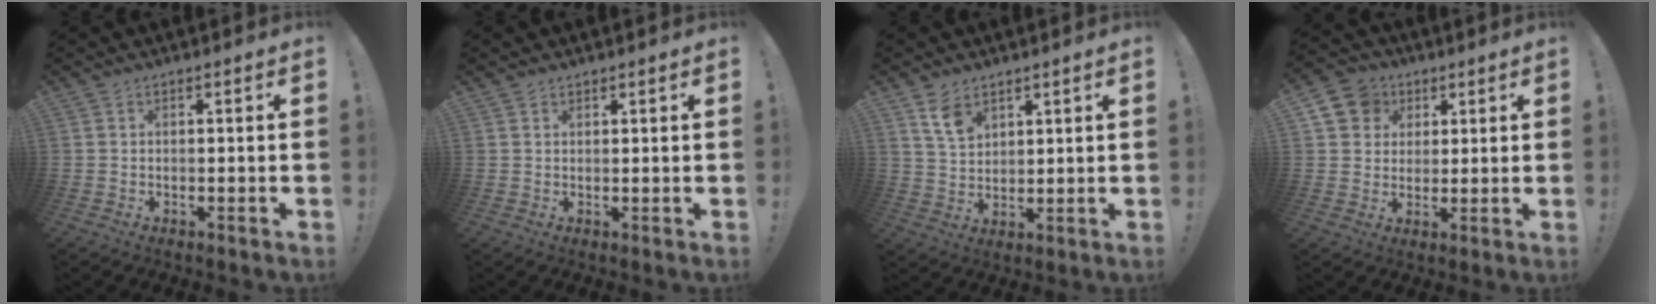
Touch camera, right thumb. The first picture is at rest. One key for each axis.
{"total": 1.0, "fx": 0.9, "fy": 0.2, "fz": -0.2, "tx": 0.011, "ty": -0.006, "tz": 0.017}
{"total": 7.9, "fx": 5.0, "fy": 5.1, "fz": 3.3, "tx": -0.052, "ty": -0.025, "tz": 0.096}
{"total": 10.1, "fx": 3.8, "fy": 8.8, "fz": 3.3, "tx": -0.044, "ty": -0.010, "tz": 0.078}